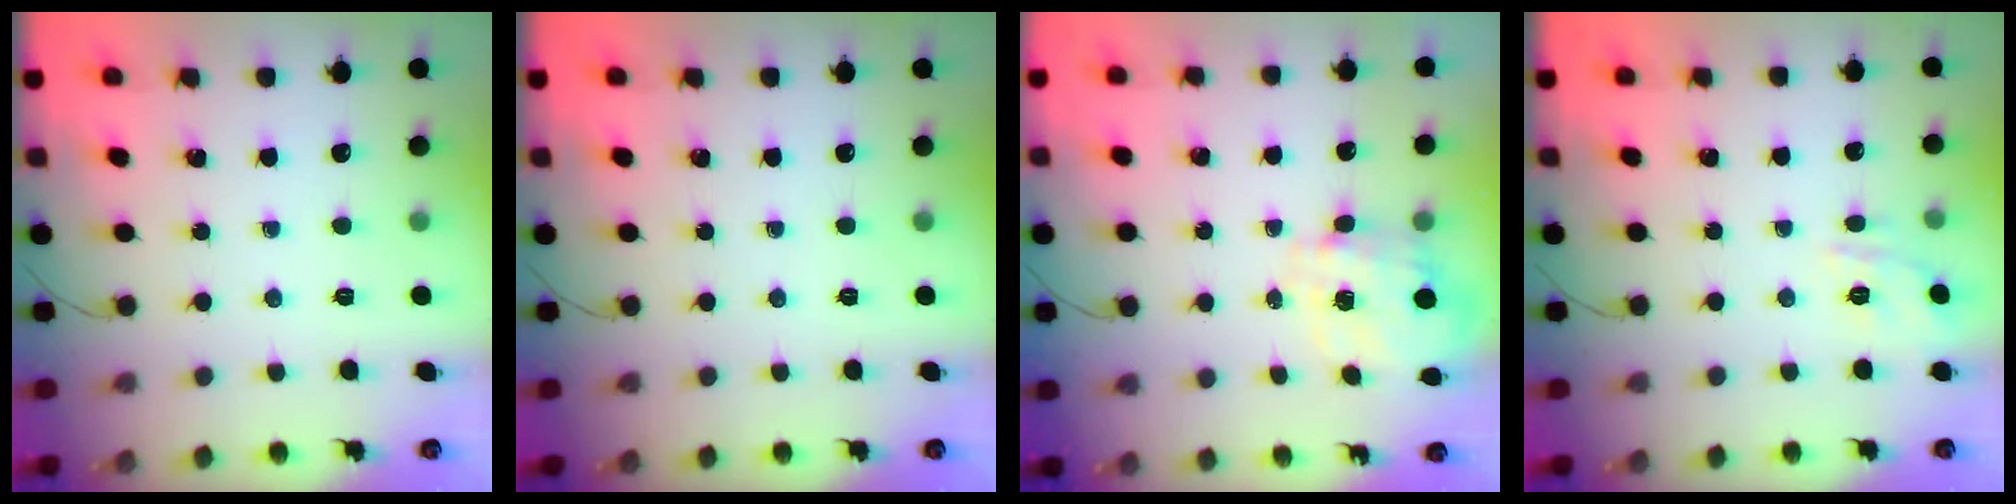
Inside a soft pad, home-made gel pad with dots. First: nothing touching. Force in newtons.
{"total": 0.0}
{"total": 3.4, "press": 3.2, "slide": 1.0}
{"total": 10.5, "press": 10.5, "slide": 1.2}